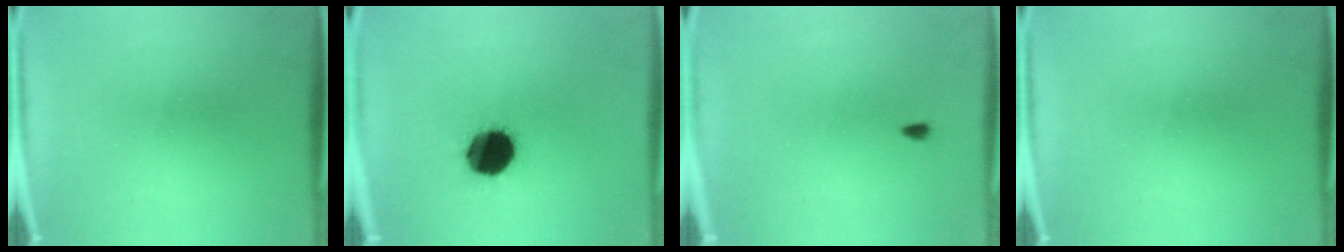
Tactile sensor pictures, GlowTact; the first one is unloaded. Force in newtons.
{"total": 14.6}
{"total": 0.6}
{"total": 0.0}